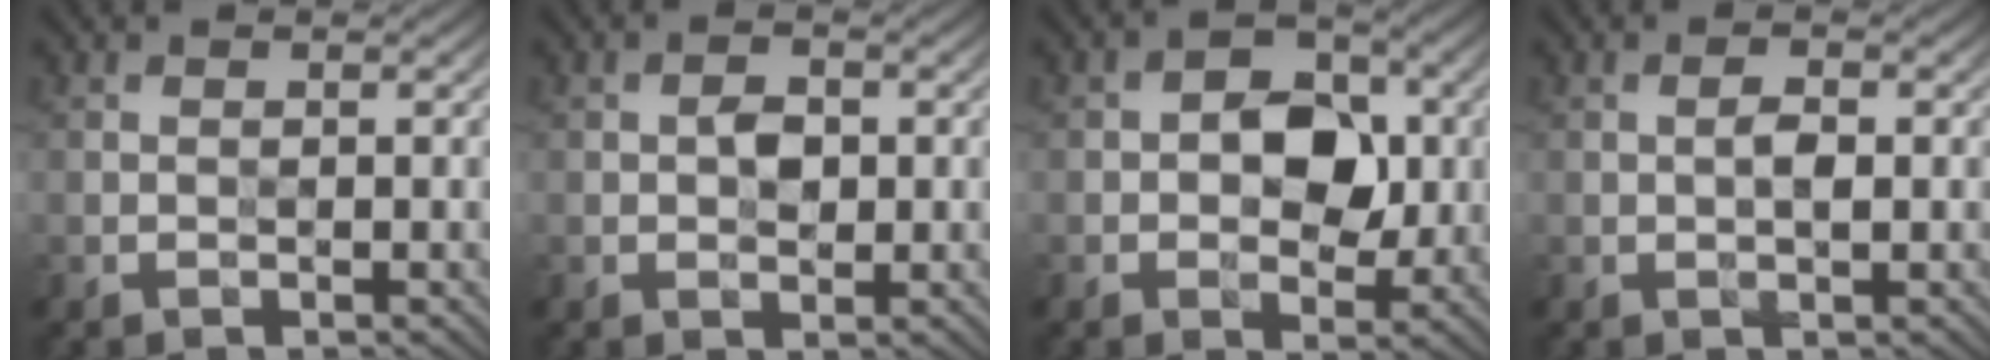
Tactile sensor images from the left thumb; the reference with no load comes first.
{"total": 2.3, "force": [0.1, 1.5, 1.7], "torque": [-0.032, 0.001, -0.001]}
{"total": 6.6, "force": [0.2, 4.4, 4.9], "torque": [-0.062, 0.005, -0.004]}
{"total": 2.0, "force": [0.0, 0.7, 1.8], "torque": [-0.035, 0.004, -0.003]}